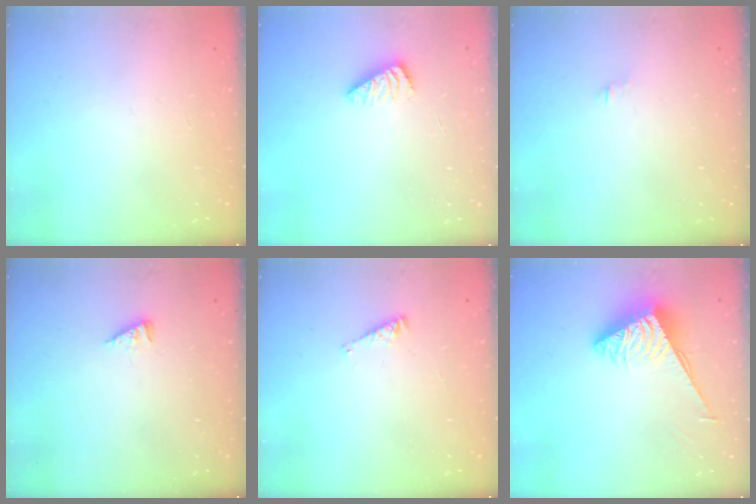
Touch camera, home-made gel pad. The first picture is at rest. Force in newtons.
{"total": 2.5, "press": 2.4, "slide": 0.4}
{"total": 0.0}
{"total": 2.5, "press": 2.5, "slide": 0.4}
{"total": 2.4, "press": 2.4, "slide": 0.4}
{"total": 4.0, "press": 3.9, "slide": 0.5}